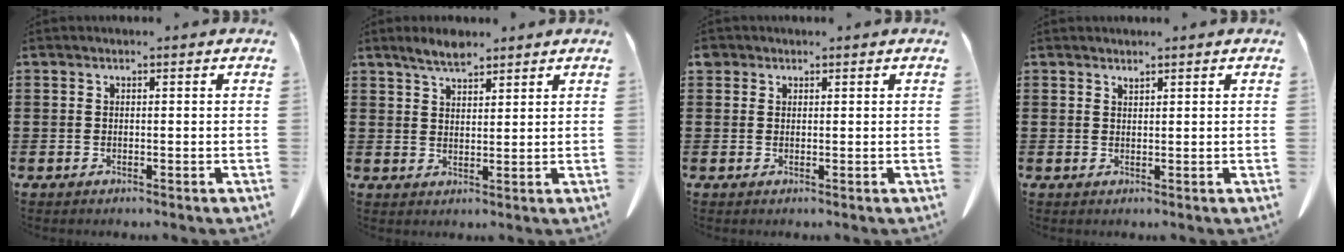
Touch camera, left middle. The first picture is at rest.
{"total": 3.7, "force": [3.1, 1.1, 1.7], "torque": [-0.040, -0.001, 0.056]}
{"total": 1.3, "force": [0.9, 0.8, 0.1], "torque": [-0.006, 0.004, 0.018]}
{"total": 0.8, "force": [0.8, 0.0, 0.2], "torque": [-0.006, -0.002, 0.015]}